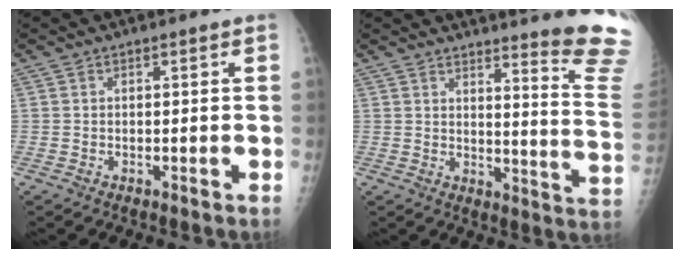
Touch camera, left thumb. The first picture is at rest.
{"total": 16.6, "force": [14.5, -0.1, 8.0], "torque": [-0.086, -0.169, 0.163]}